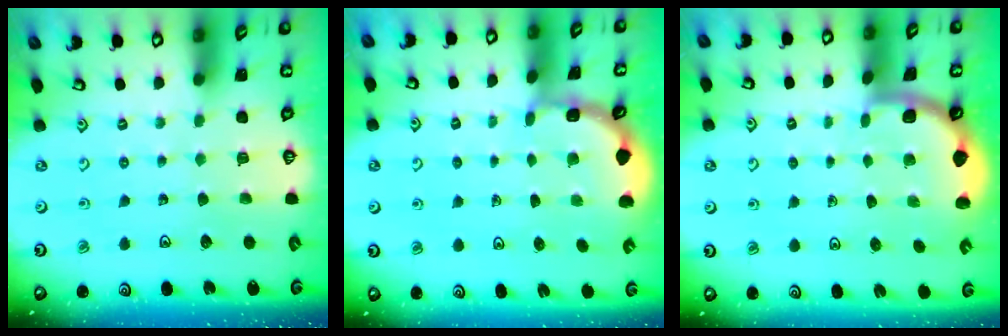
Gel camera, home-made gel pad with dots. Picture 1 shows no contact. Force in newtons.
{"total": 1.9, "press": 1.9, "slide": 0.2}
{"total": 1.7, "press": 1.6, "slide": 0.1}